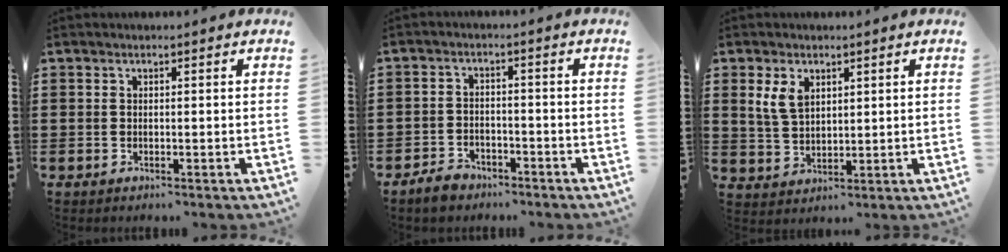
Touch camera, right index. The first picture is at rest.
{"total": 3.0, "force": [-2.6, 1.3, 0.7], "torque": [-0.024, 0.004, -0.055]}
{"total": 4.6, "force": [2.2, 2.9, 2.8], "torque": [-0.065, 0.010, 0.040]}